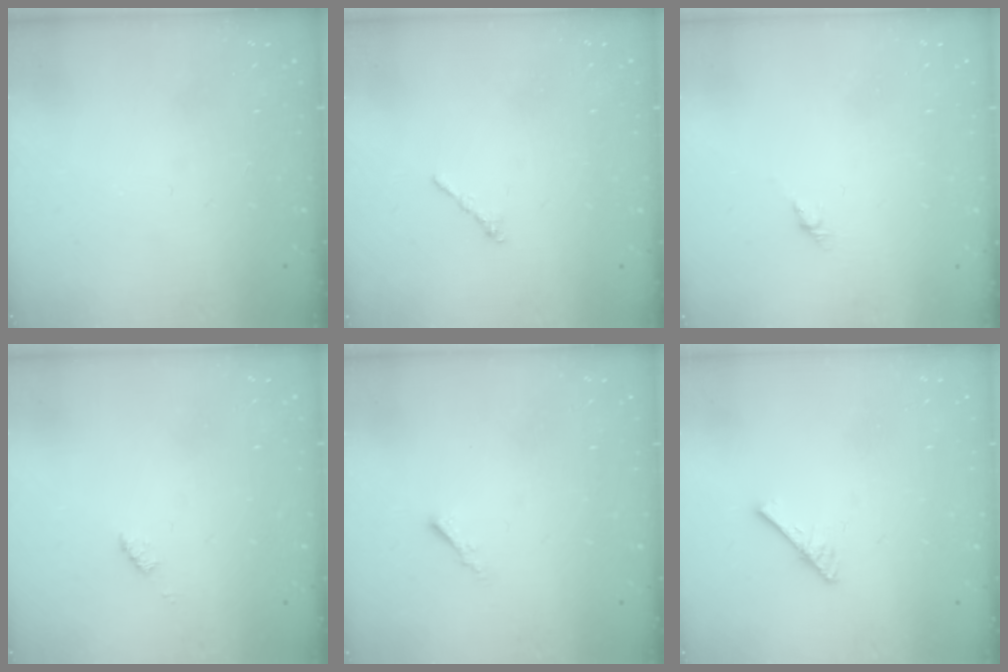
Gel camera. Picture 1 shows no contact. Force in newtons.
{"total": 1.2, "press": 1.1, "slide": 0.5}
{"total": 2.7, "press": 2.6, "slide": 0.7}
{"total": 1.2, "press": 1.2, "slide": 0.2}
{"total": 0.5, "press": 0.4, "slide": 0.3}
{"total": 4.2, "press": 4.2, "slide": 0.4}